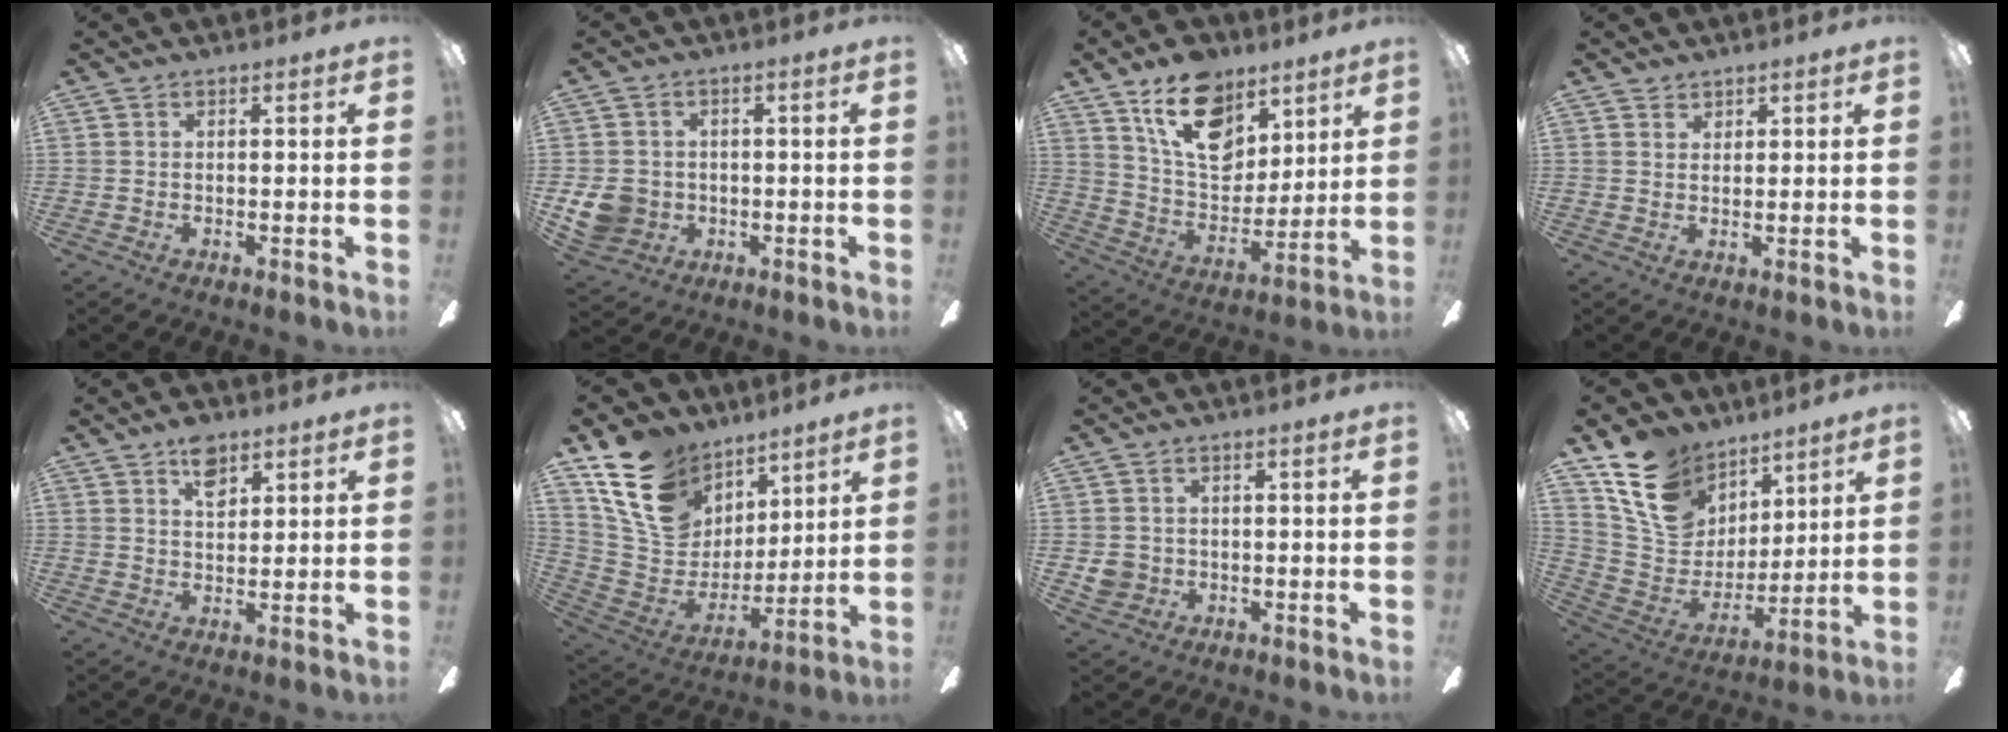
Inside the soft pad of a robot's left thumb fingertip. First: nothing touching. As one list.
[{"total": 8.3, "force": [-1.1, 7.5, 3.3], "torque": [-0.074, 0.015, -0.016]}, {"total": 18.7, "force": [11.4, 11.4, 9.5], "torque": [-0.155, -0.053, 0.209]}, {"total": 1.7, "force": [1.5, 0.9, 0.0], "torque": [0.007, -0.003, 0.027]}, {"total": 6.3, "force": [3.9, 3.6, 3.5], "torque": [-0.045, -0.009, 0.067]}, {"total": 20.9, "force": [11.4, 14.6, 9.7], "torque": [-0.180, -0.045, 0.220]}, {"total": 4.0, "force": [0.0, 3.9, 1.0], "torque": [-0.015, 0.009, 0.003]}, {"total": 18.9, "force": [11.0, 13.2, 7.8], "torque": [-0.149, -0.049, 0.215]}]